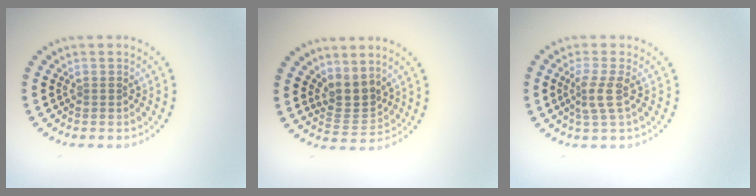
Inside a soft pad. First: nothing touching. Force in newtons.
{"total": 2.8, "press": 2.1, "slide": 1.8}
{"total": 2.3, "press": 1.7, "slide": 1.6}